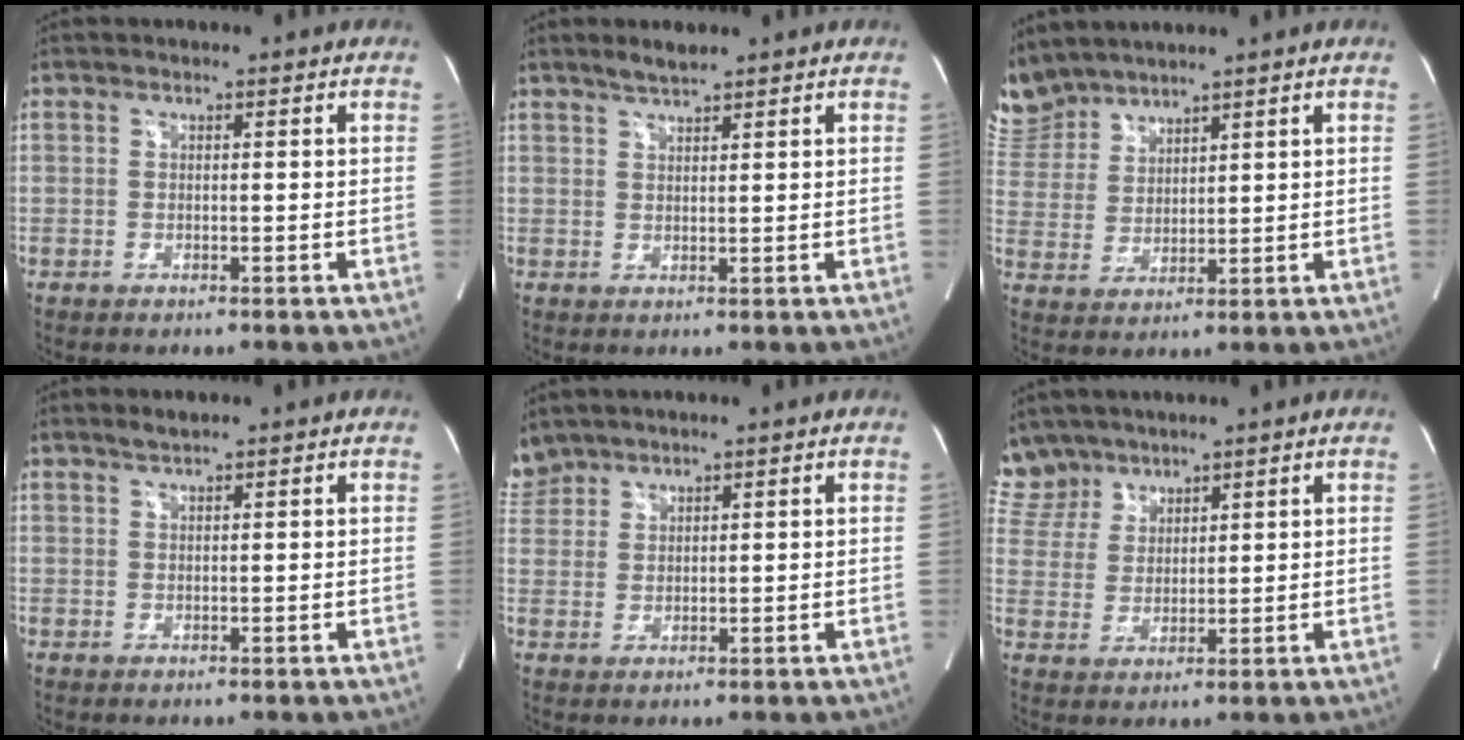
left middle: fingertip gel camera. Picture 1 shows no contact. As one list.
[{"total": 2.6, "force": [2.3, 0.2, 1.1], "torque": [-0.028, 0.005, 0.045]}, {"total": 7.2, "force": [7.0, 1.6, 0.1], "torque": [-0.017, 0.012, 0.158]}, {"total": 1.4, "force": [1.3, -0.1, 0.5], "torque": [-0.013, 0.004, 0.028]}, {"total": 4.2, "force": [3.9, 1.6, -0.1], "torque": [-0.004, 0.016, 0.087]}, {"total": 6.6, "force": [5.8, 3.1, -0.1], "torque": [-0.001, 0.008, 0.127]}]